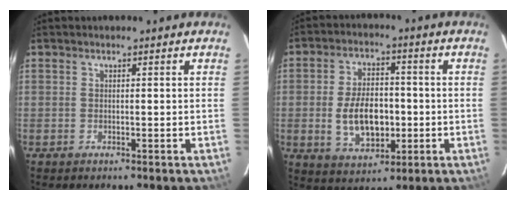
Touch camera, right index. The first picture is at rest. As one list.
[{"total": 10.9, "force": [-1.7, 6.4, 8.6], "torque": [-0.167, 0.007, -0.017]}]